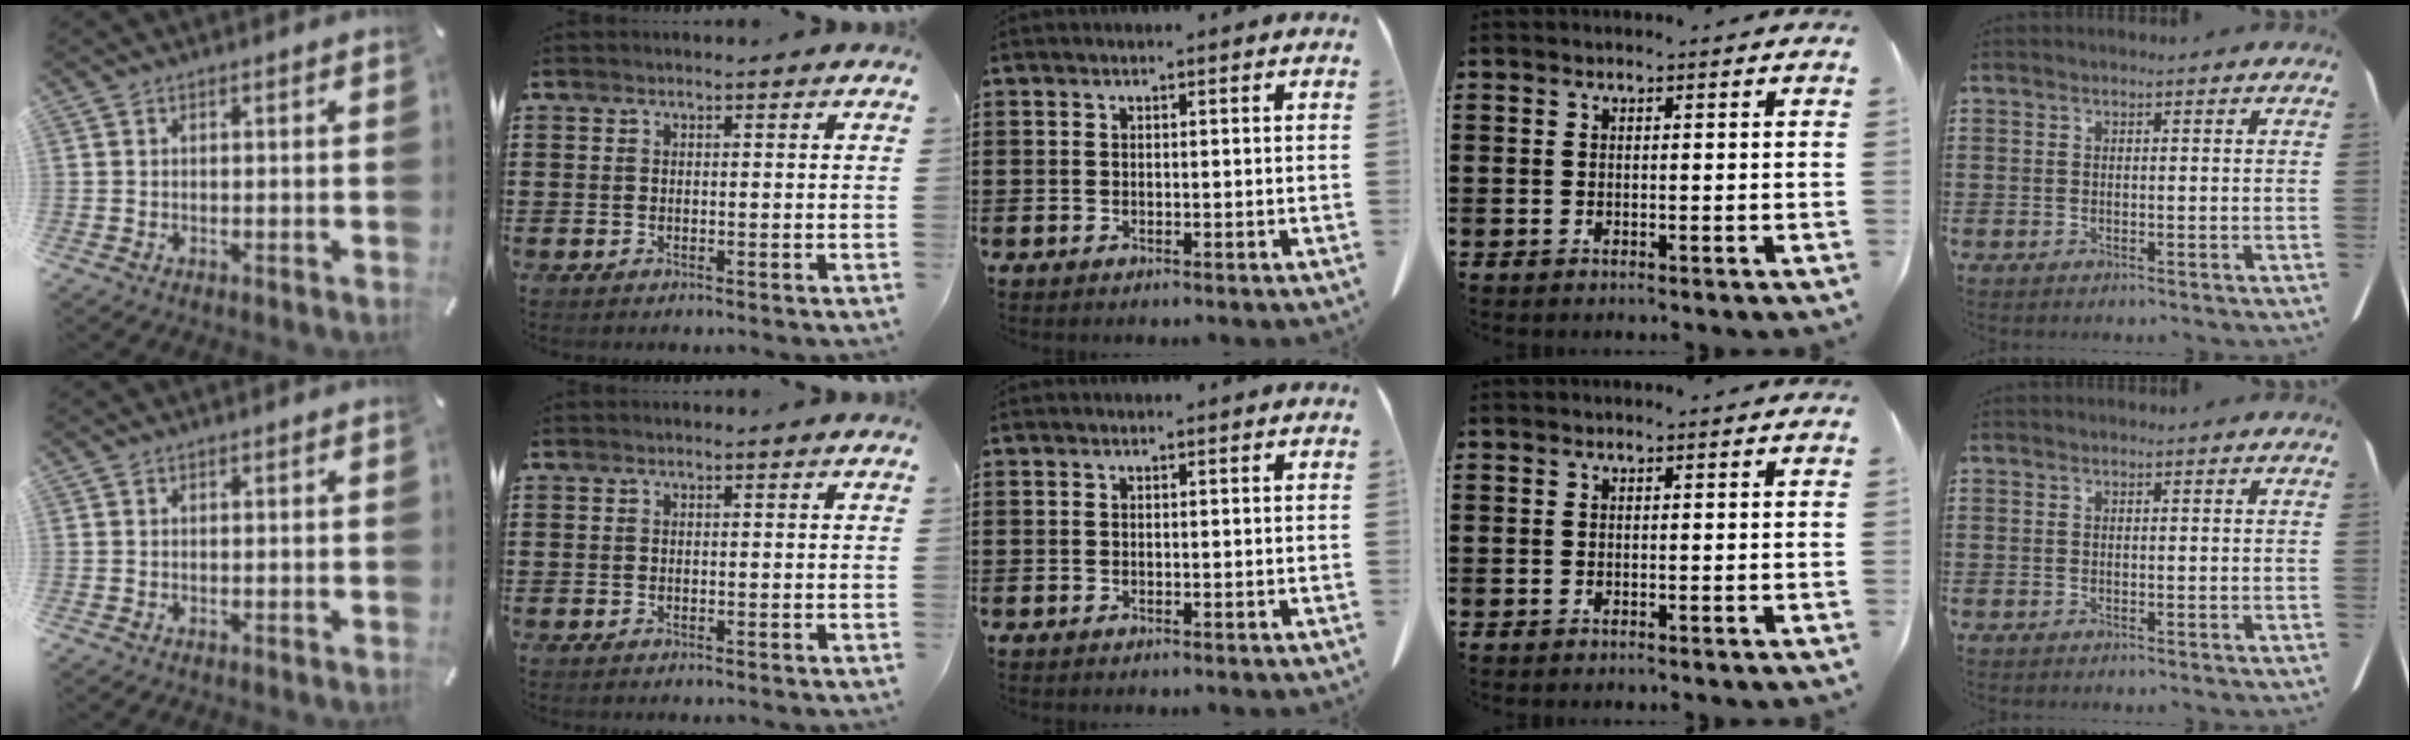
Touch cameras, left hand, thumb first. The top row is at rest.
{}